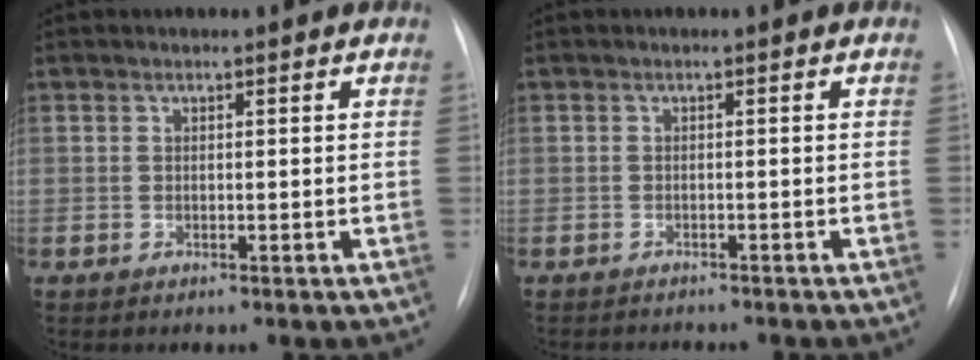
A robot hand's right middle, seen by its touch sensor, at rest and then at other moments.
{"total": 3.8, "force": [-3.6, 0.8, 1.0], "torque": [-0.008, -0.005, -0.045]}